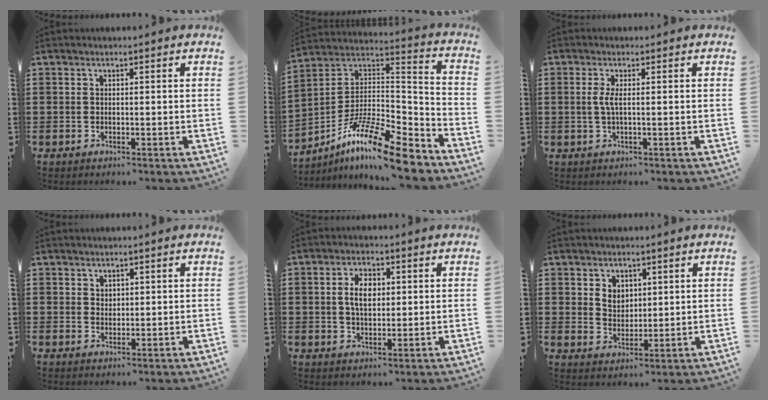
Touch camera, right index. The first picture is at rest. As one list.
[{"total": 14.0, "force": [-10.4, 2.5, 9.0], "torque": [-0.173, 0.019, -0.198]}, {"total": 2.3, "force": [0.0, 0.2, 2.3], "torque": [-0.052, -0.006, -0.004]}, {"total": 1.4, "force": [1.0, 1.0, 0.3], "torque": [-0.006, 0.004, 0.020]}, {"total": 4.7, "force": [0.6, 2.7, 3.8], "torque": [-0.071, 0.010, 0.006]}, {"total": 3.4, "force": [1.8, 2.7, 0.9], "torque": [-0.022, 0.008, 0.031]}]